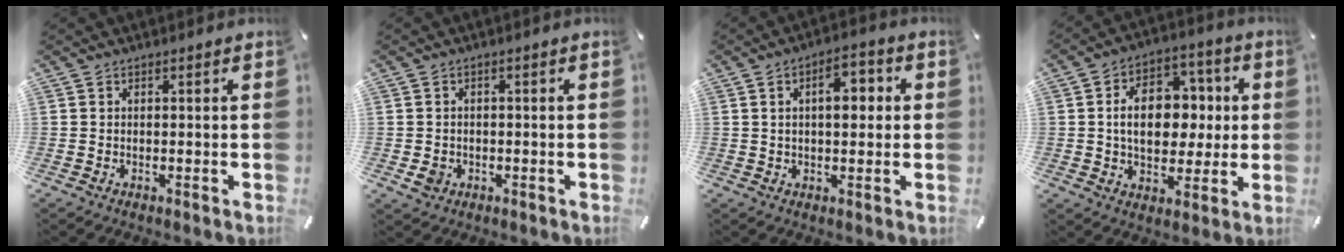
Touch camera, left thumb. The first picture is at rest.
{"total": 2.9, "force": [-0.8, 2.6, 1.0], "torque": [-0.008, 0.000, -0.015]}
{"total": 7.2, "force": [1.3, 3.9, 6.0], "torque": [-0.079, -0.001, 0.009]}
{"total": 14.3, "force": [0.6, 10.4, 9.8], "torque": [-0.155, 0.008, 0.013]}